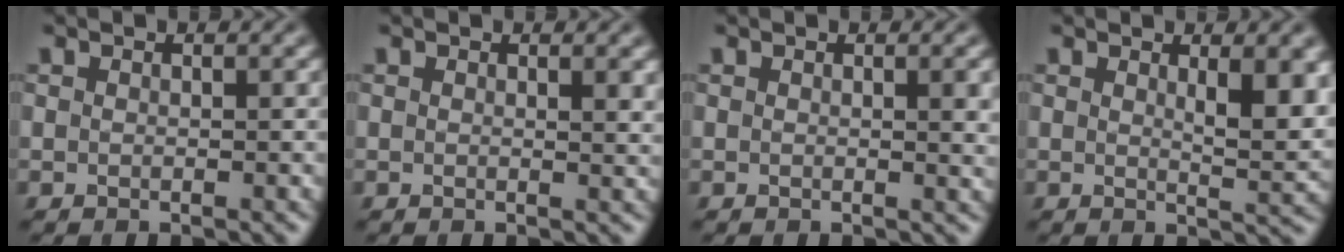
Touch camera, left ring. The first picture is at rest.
{"total": 1.2, "force": [0.6, 0.3, 1.0], "torque": [-0.008, -0.001, 0.008]}
{"total": 2.2, "force": [0.4, 0.6, 2.1], "torque": [-0.018, 0.001, 0.002]}
{"total": 4.3, "force": [1.5, 1.2, 3.9], "torque": [-0.052, -0.007, 0.028]}